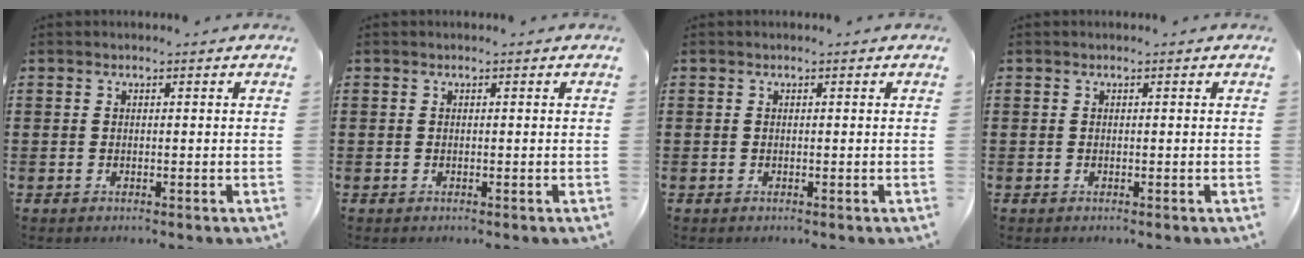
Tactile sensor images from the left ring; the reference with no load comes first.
{"total": 0.0}
{"total": 0.0}
{"total": 0.0}